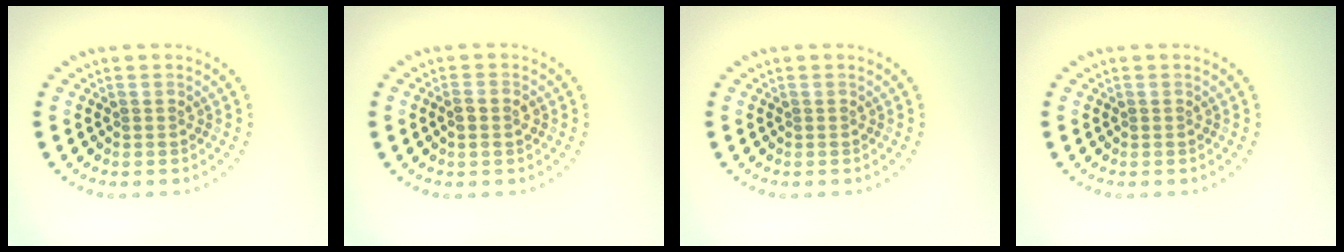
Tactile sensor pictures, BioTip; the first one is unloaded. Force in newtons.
{"total": 1.4, "press": 1.3, "slide": 0.5}
{"total": 0.0}
{"total": 0.0}